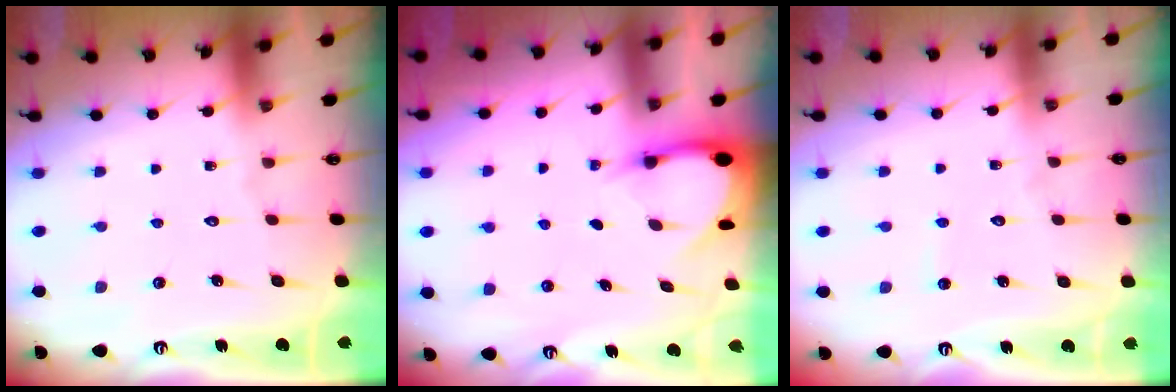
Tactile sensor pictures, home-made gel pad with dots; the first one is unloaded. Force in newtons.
{"total": 3.5, "press": 3.5, "slide": 0.3}
{"total": 3.0, "press": 3.0, "slide": 0.4}